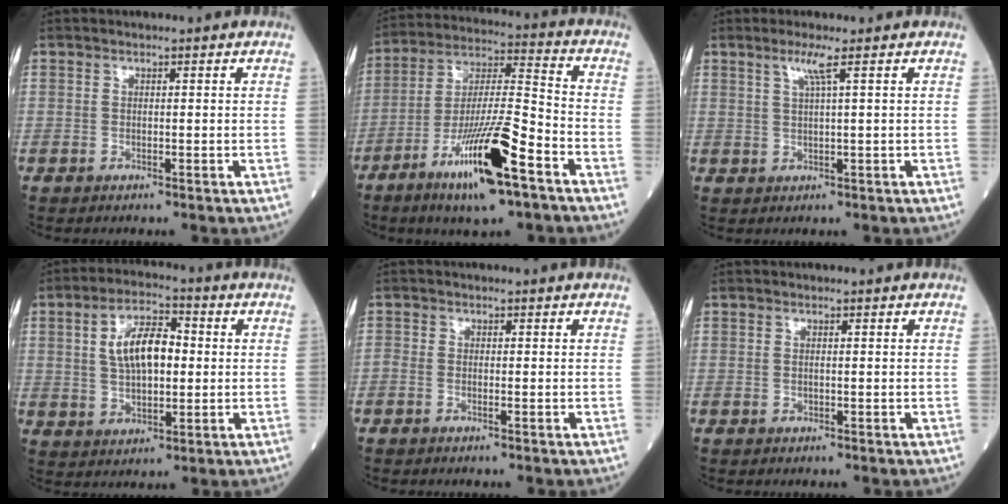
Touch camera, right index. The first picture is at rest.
{"total": 16.3, "force": [-8.7, 1.7, 13.7], "torque": [-0.268, -0.020, -0.150]}
{"total": 2.8, "force": [1.4, -0.6, 2.3], "torque": [-0.050, -0.001, 0.029]}
{"total": 9.4, "force": [1.4, 4.2, 8.3], "torque": [-0.158, 0.017, 0.025]}
{"total": 0.9, "force": [-0.5, 0.4, 0.6], "torque": [-0.016, 0.000, -0.009]}
{"total": 0.0}